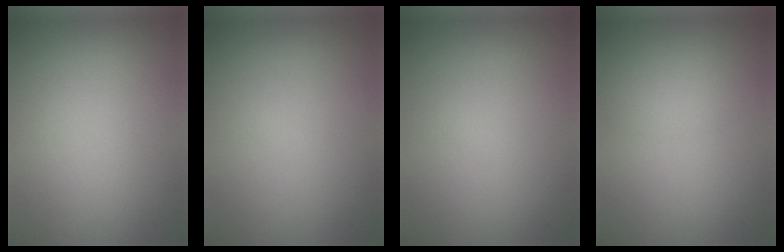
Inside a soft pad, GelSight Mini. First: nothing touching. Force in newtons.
{"total": 0.0}
{"total": 0.0}
{"total": 1.6, "press": 1.6, "slide": 0.0}